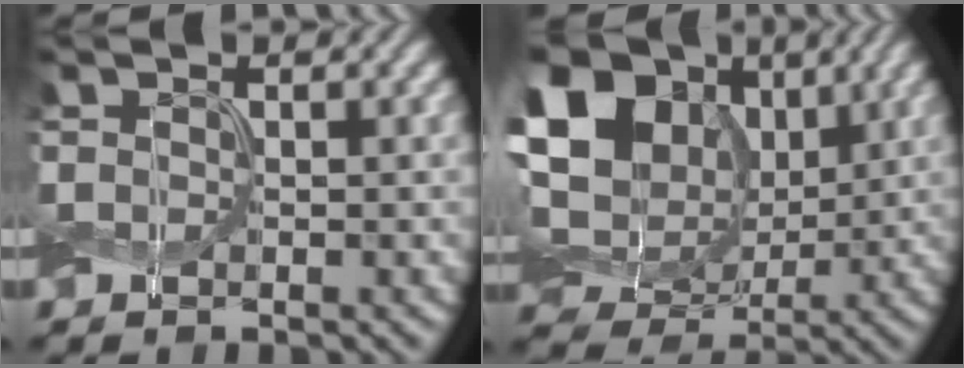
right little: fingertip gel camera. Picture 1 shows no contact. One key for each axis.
{"total": 18.4, "fx": 6.0, "fy": 13.4, "fz": 11.1, "tx": -0.257, "ty": 0.053, "tz": 0.099}